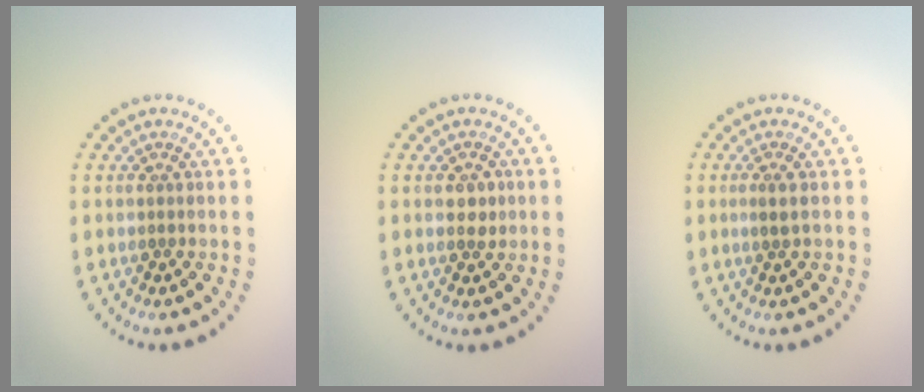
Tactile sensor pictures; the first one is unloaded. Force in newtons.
{"total": 1.4, "press": 1.4, "slide": 0.2}
{"total": 1.2, "press": 0.9, "slide": 0.8}